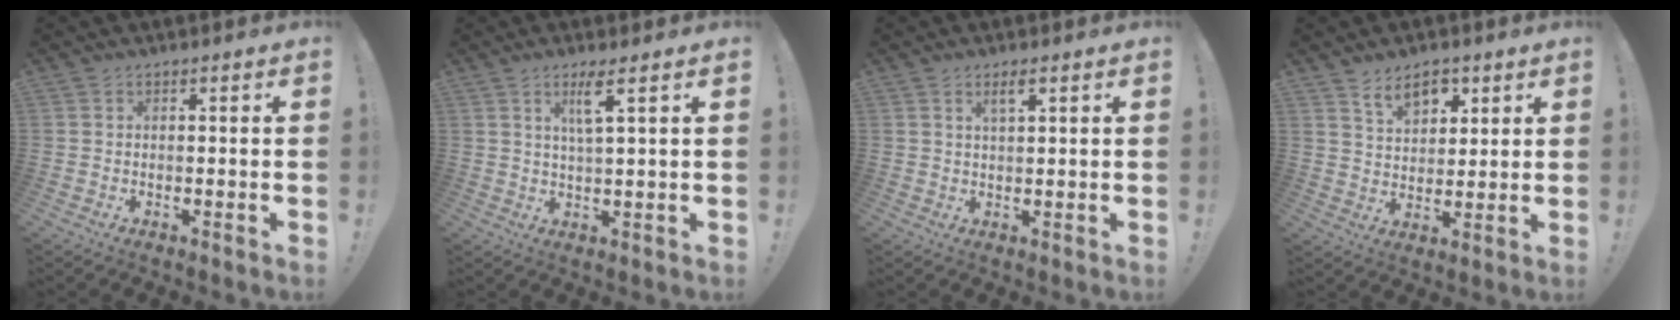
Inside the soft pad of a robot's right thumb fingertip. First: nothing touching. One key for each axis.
{"total": 5.5, "fx": 2.6, "fy": 0.3, "fz": 4.8, "tx": -0.082, "ty": -0.004, "tz": 0.037}
{"total": 2.9, "fx": 1.6, "fy": 0.6, "fz": 2.4, "tx": -0.040, "ty": -0.002, "tz": 0.025}
{"total": 8.8, "fx": 5.6, "fy": 5.5, "fz": 4.1, "tx": -0.061, "ty": -0.023, "tz": 0.102}